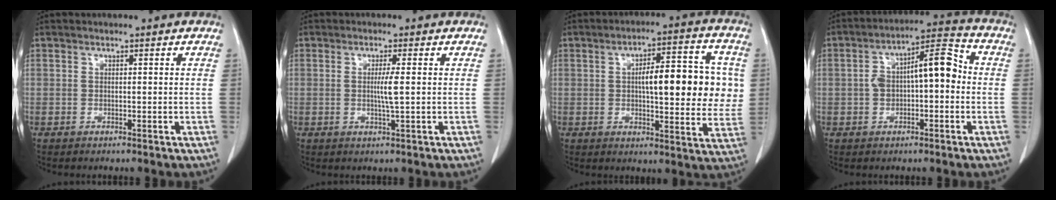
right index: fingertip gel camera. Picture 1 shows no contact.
{"total": 3.1, "force": [0.1, -0.3, 3.0], "torque": [-0.058, -0.005, 0.000]}
{"total": 14.3, "force": [1.6, 4.2, 13.6], "torque": [-0.178, 0.027, 0.025]}
{"total": 10.0, "force": [0.1, 3.6, 9.3], "torque": [-0.163, 0.046, -0.002]}